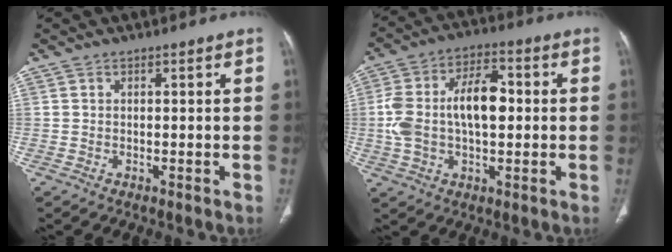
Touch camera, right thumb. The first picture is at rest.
{"total": 14.4, "force": [0.5, 8.0, 11.9], "torque": [-0.220, 0.032, 0.006]}